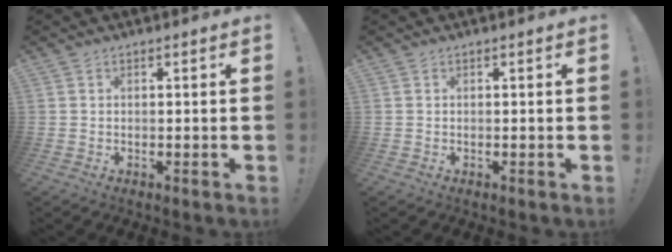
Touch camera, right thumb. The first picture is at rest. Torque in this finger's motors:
{"motor_torque": [0.00, 0.00, 0.01, 0.00, 0.00]}